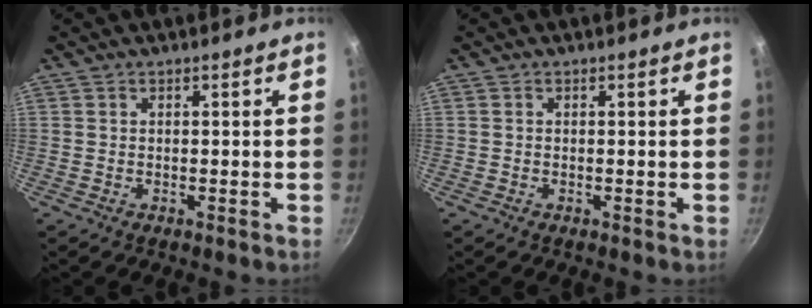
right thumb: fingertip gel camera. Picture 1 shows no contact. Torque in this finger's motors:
{"motor_torque": [0.47, 0.23, -0.02, -0.51, -0.01]}